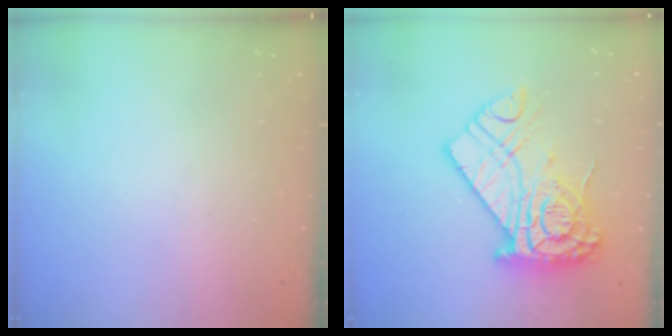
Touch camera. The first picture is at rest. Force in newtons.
{"total": 20.4, "press": 20.3, "slide": 1.4}